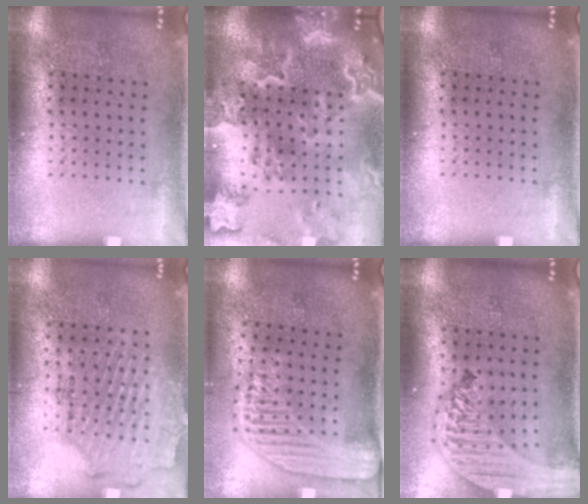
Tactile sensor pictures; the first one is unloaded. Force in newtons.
{"total": 4.4, "press": 3.6, "slide": 2.6}
{"total": 0.0}
{"total": 1.8, "press": 1.6, "slide": 0.9}
{"total": 2.2, "press": 1.9, "slide": 1.2}
{"total": 3.1, "press": 2.4, "slide": 1.9}